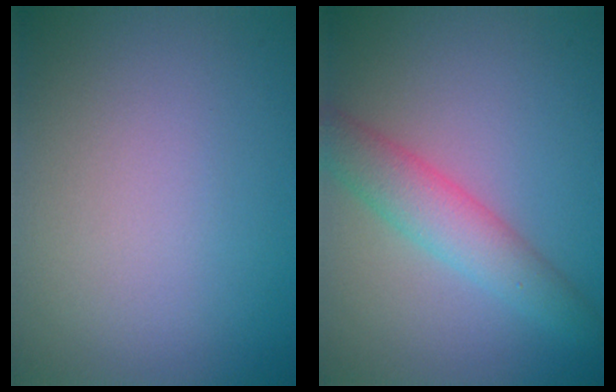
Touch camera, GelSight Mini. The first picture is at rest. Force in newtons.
{"total": 4.0, "press": 4.0, "slide": 0.1}